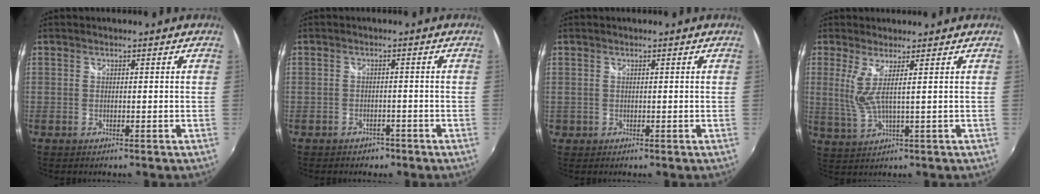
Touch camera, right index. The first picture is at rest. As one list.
[{"total": 3.8, "force": [-2.8, 2.4, 0.9], "torque": [-0.021, -0.004, -0.039]}, {"total": 1.2, "force": [-0.1, 1.2, 0.0], "torque": [0.001, 0.001, 0.000]}, {"total": 4.7, "force": [1.5, -0.2, 4.4], "torque": [-0.096, -0.013, 0.033]}]